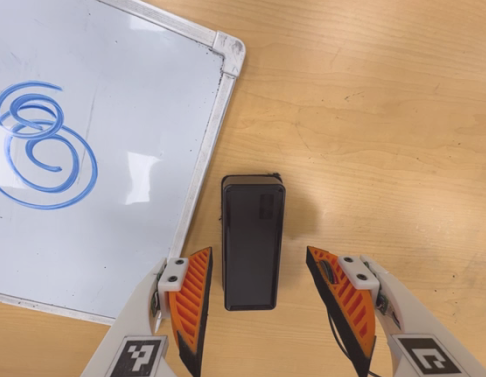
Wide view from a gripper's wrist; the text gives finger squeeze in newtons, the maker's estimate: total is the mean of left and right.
{"total": 0.0}